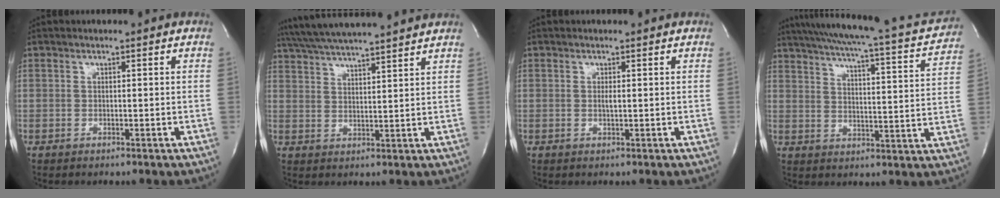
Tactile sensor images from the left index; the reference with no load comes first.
{"total": 16.2, "force": [14.5, 0.4, 7.1], "torque": [-0.135, 0.036, 0.218]}
{"total": 0.7, "force": [-0.2, 0.1, 0.7], "torque": [-0.022, -0.005, -0.004]}
{"total": 22.8, "force": [20.0, 2.7, 10.5], "torque": [-0.167, -0.029, 0.248]}